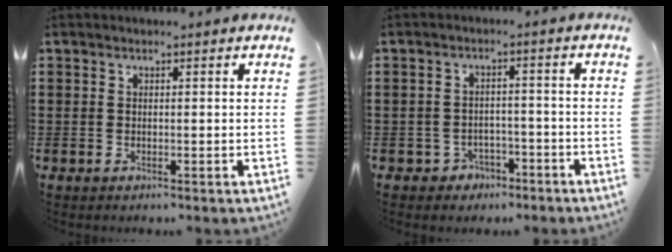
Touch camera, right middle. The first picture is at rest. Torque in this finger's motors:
{"motor_torque": [-0.42, 0.05, 0.08, -0.01]}